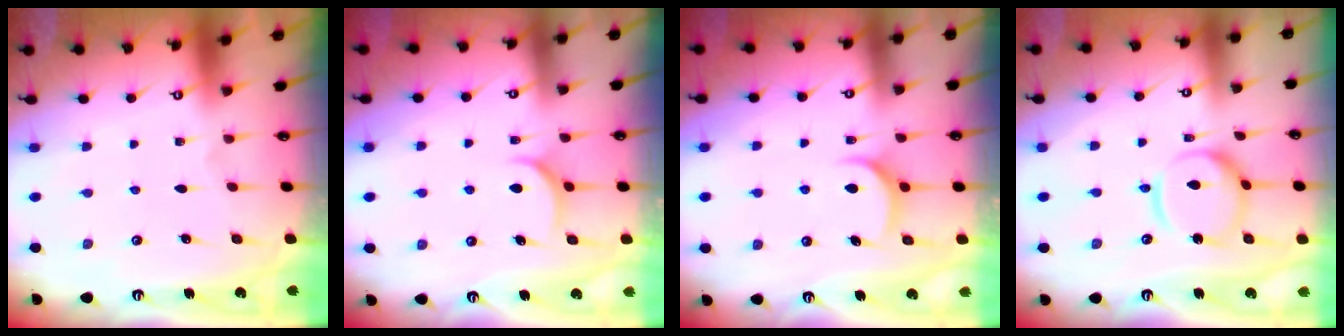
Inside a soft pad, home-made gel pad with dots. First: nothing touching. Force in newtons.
{"total": 5.9, "press": 5.9, "slide": 0.7}
{"total": 7.6, "press": 7.5, "slide": 0.3}
{"total": 12.5, "press": 12.5, "slide": 1.1}